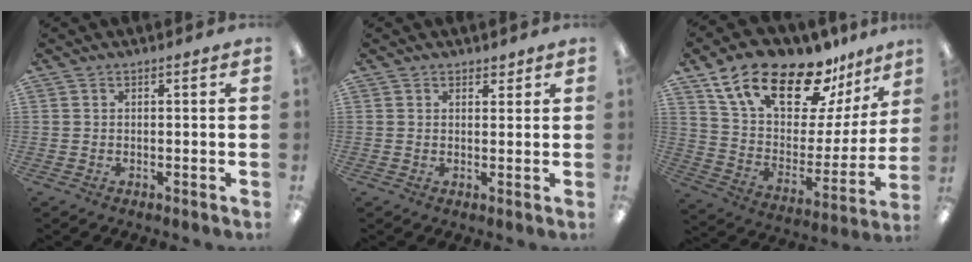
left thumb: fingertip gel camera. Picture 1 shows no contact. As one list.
[{"total": 1.7, "force": [1.3, 0.9, 0.4], "torque": [0.000, -0.003, 0.023]}, {"total": 22.8, "force": [16.6, 9.5, 12.4], "torque": [-0.219, -0.106, 0.290]}]